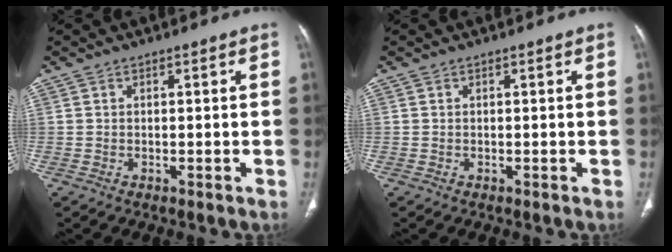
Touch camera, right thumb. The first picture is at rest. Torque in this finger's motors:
{"motor_torque": [-0.07, 0.07, -0.11, 0.11, 0.00]}